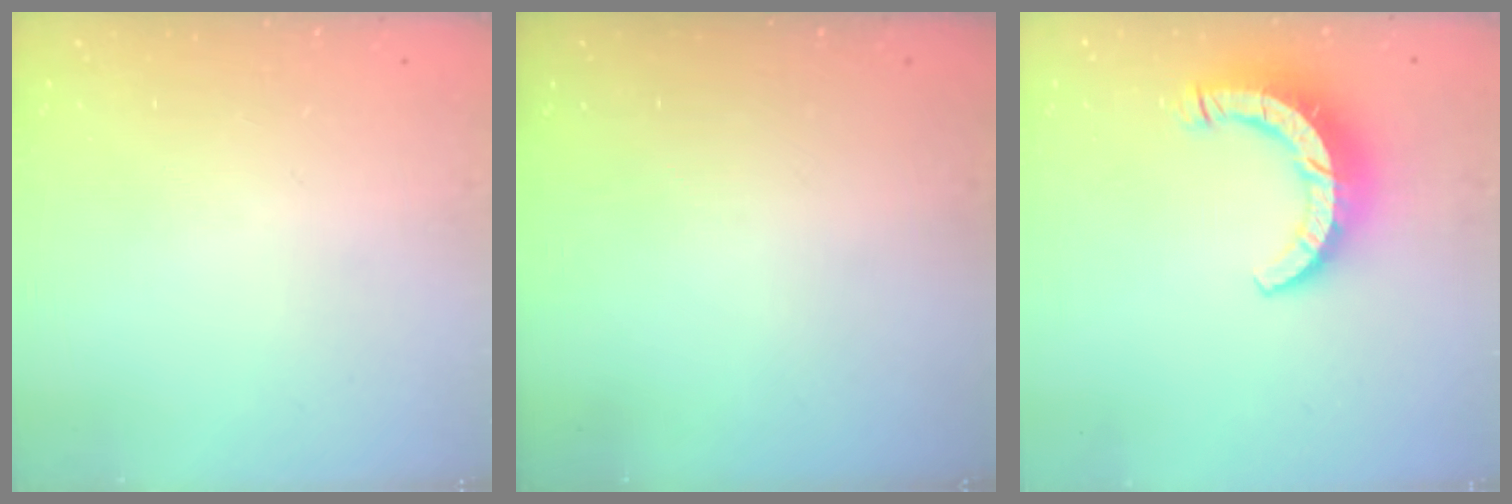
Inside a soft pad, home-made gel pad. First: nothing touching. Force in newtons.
{"total": 0.0}
{"total": 9.6, "press": 9.6, "slide": 1.0}